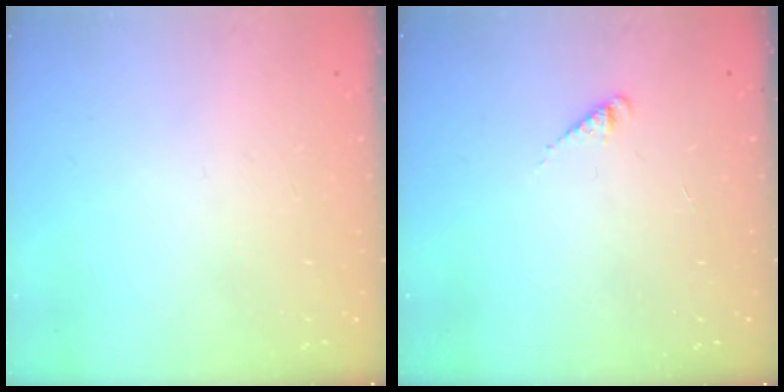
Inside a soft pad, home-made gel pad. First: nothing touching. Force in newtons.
{"total": 1.9, "press": 1.9, "slide": 0.4}